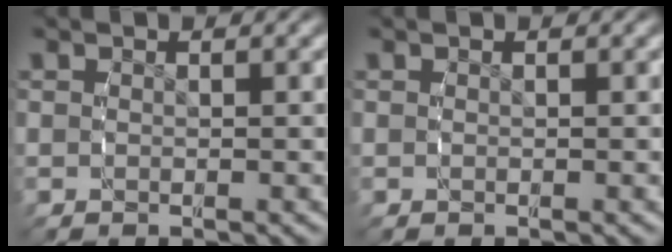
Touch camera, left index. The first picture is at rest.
{"total": 0.0}